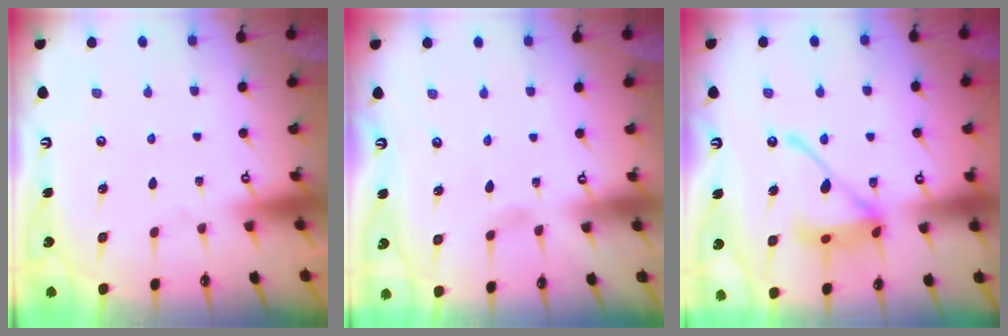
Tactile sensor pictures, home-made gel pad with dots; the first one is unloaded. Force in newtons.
{"total": 4.2, "press": 4.1, "slide": 0.5}
{"total": 16.5, "press": 16.5, "slide": 1.6}